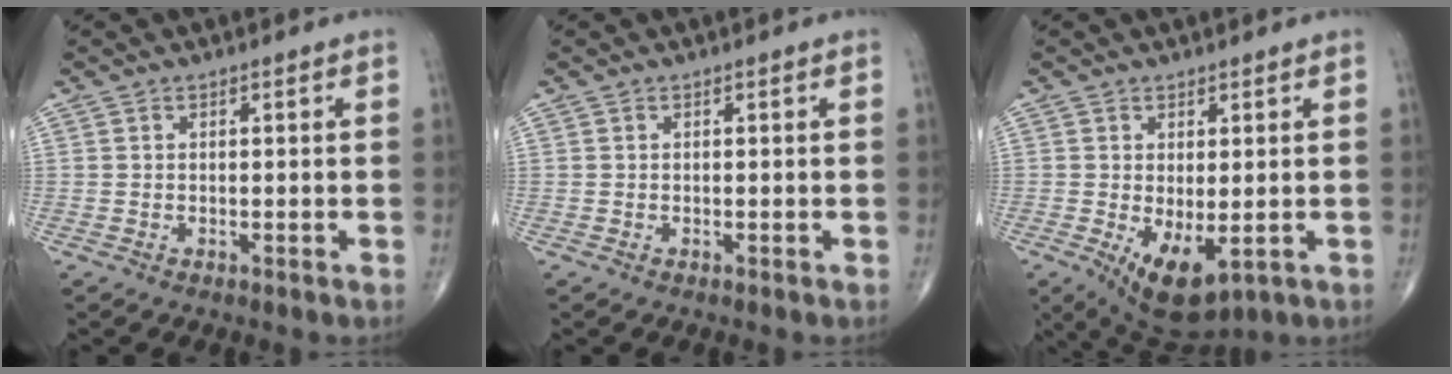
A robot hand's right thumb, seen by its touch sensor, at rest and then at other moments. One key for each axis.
{"total": 0.0}
{"total": 8.3, "fx": -1.9, "fy": 3.9, "fz": 7.0, "tx": -0.108, "ty": -0.016, "tz": -0.013}